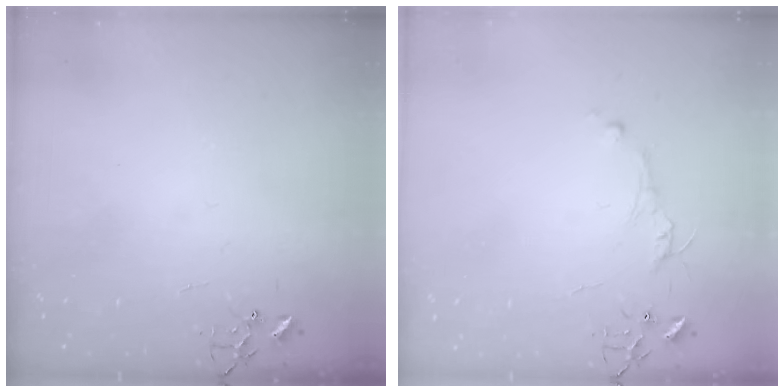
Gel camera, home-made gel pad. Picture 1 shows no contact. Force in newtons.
{"total": 5.0, "press": 5.0, "slide": 0.6}